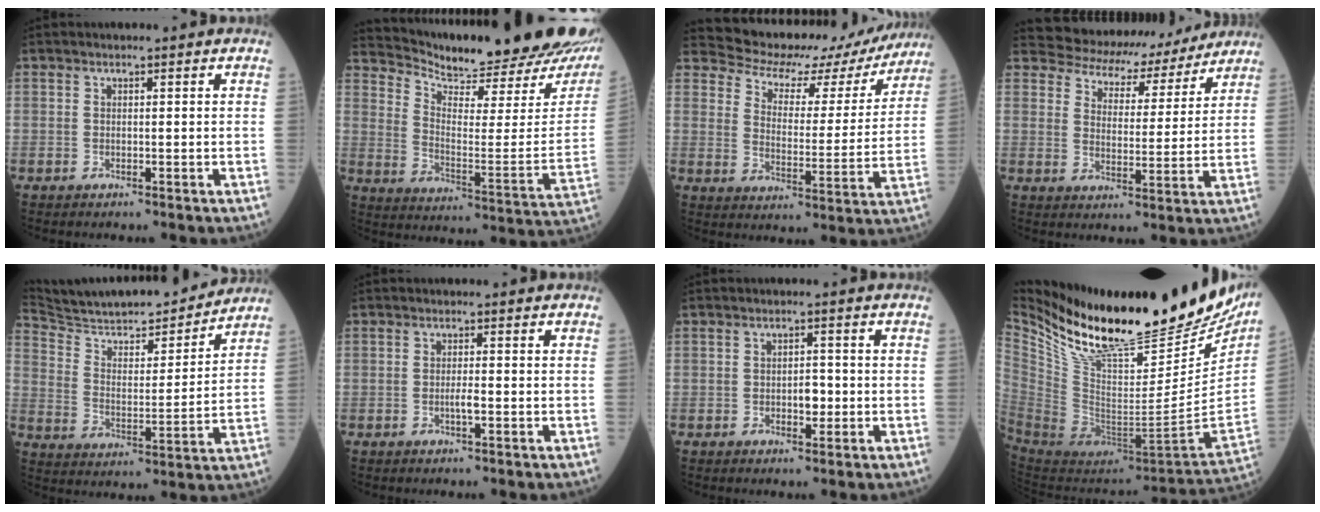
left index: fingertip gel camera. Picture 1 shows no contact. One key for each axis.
{"total": 25.2, "fx": 23.4, "fy": 3.9, "fz": 8.5, "tx": -0.150, "ty": -0.106, "tz": 0.304}
{"total": 16.3, "fx": 14.8, "fy": 6.2, "fz": 3.0, "tx": -0.030, "ty": -0.006, "tz": 0.176}
{"total": 12.6, "fx": 11.6, "fy": 4.8, "fz": 1.4, "tx": -0.014, "ty": 0.003, "tz": 0.145}
{"total": 20.1, "fx": 18.3, "fy": 2.7, "fz": 7.8, "tx": -0.133, "ty": -0.007, "tz": 0.285}
{"total": 1.5, "fx": -0.8, "fy": 0.1, "fz": 1.3, "tx": -0.027, "ty": -0.005, "tz": -0.014}
{"total": 2.4, "fx": -0.9, "fy": 1.2, "fz": 1.9, "tx": -0.025, "ty": -0.001, "tz": -0.012}
{"total": 32.1, "fx": 25.2, "fy": 7.7, "fz": 18.3, "tx": -0.318, "ty": -0.069, "tz": 0.388}